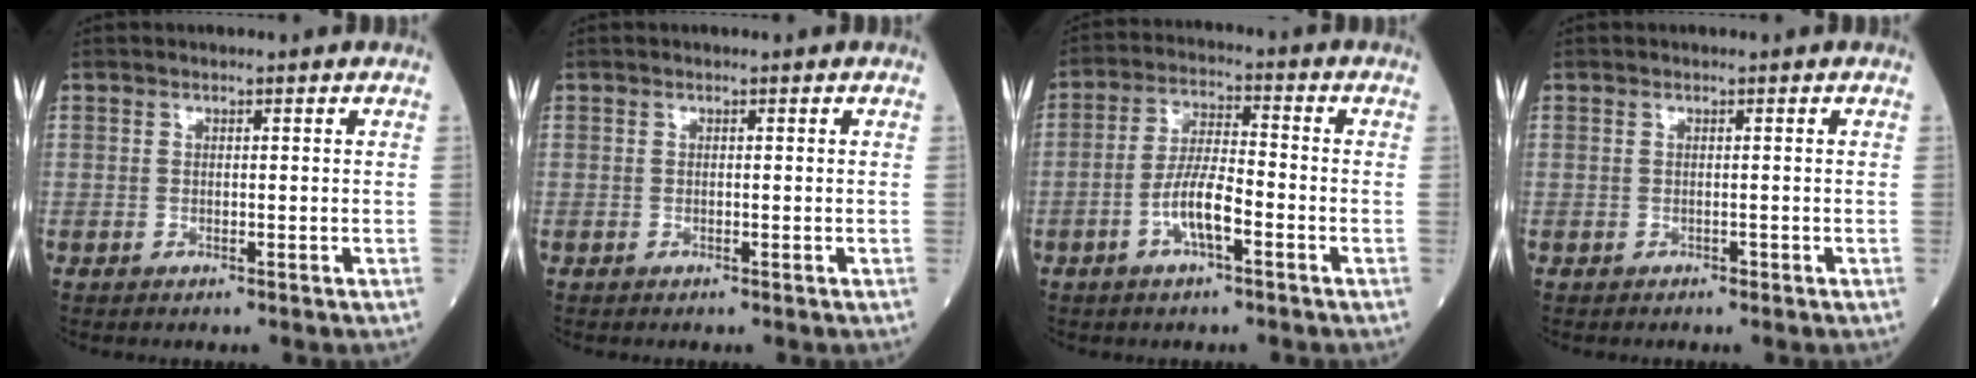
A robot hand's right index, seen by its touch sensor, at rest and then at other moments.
{"total": 0.0}
{"total": 7.3, "force": [-2.7, 1.8, 6.5], "torque": [-0.131, 0.006, -0.053]}
{"total": 0.6, "force": [-0.1, 0.3, 0.4], "torque": [-0.010, 0.000, 0.000]}